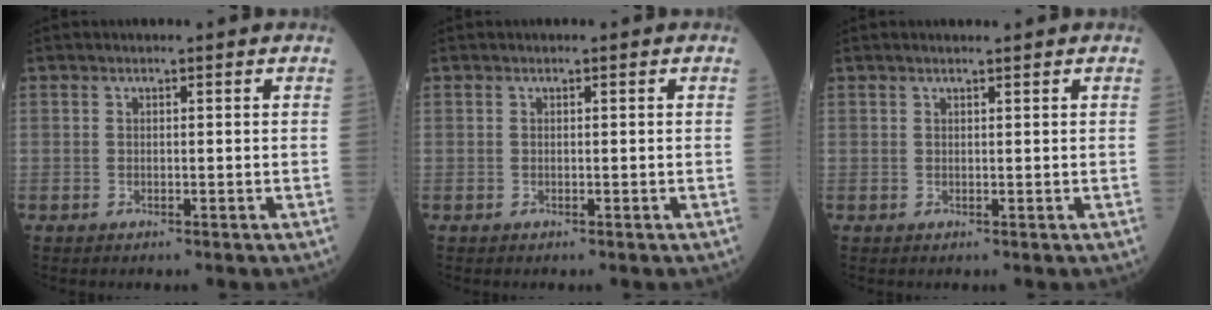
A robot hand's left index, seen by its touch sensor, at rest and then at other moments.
{"total": 0.0}
{"total": 1.2, "force": [1.1, -0.2, 0.4], "torque": [-0.008, 0.003, 0.022]}